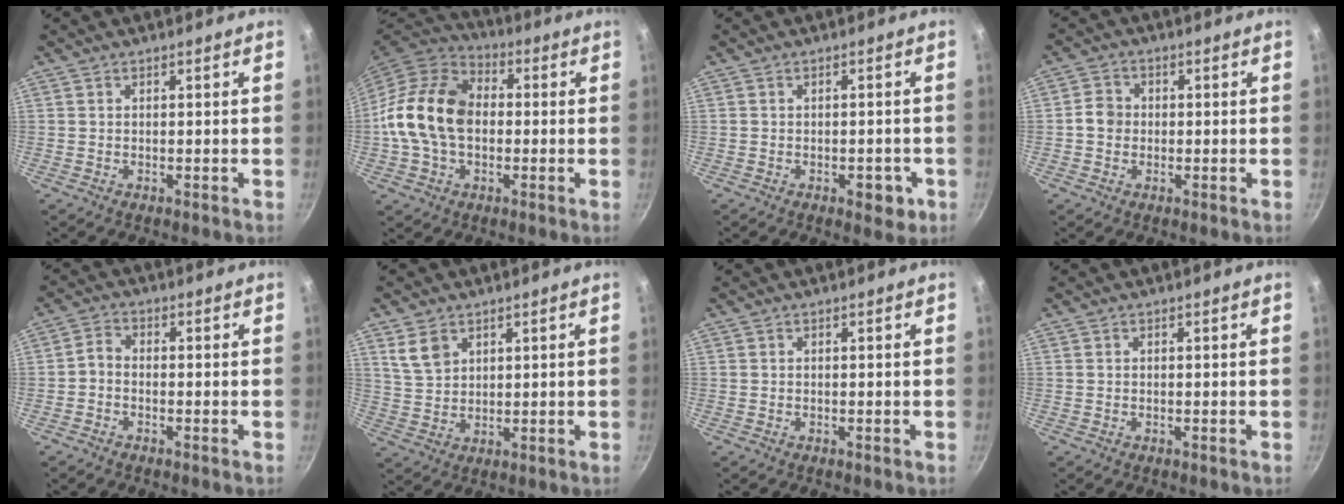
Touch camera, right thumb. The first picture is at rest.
{"total": 16.8, "force": [-0.4, 11.9, 11.7], "torque": [-0.194, 0.031, -0.022]}
{"total": 4.3, "force": [-1.7, 2.4, 3.1], "torque": [-0.020, 0.010, -0.015]}
{"total": 3.7, "force": [-0.4, 3.3, 1.6], "torque": [-0.012, 0.011, -0.016]}
{"total": 2.4, "force": [-1.2, 1.5, 1.3], "torque": [-0.034, 0.017, -0.033]}
{"total": 5.8, "force": [3.1, 4.0, 2.9], "torque": [-0.040, -0.011, 0.067]}
{"total": 0.0}
{"total": 0.0}